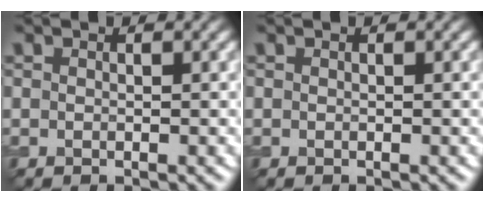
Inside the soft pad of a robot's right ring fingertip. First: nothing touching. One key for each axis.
{"total": 0.0}